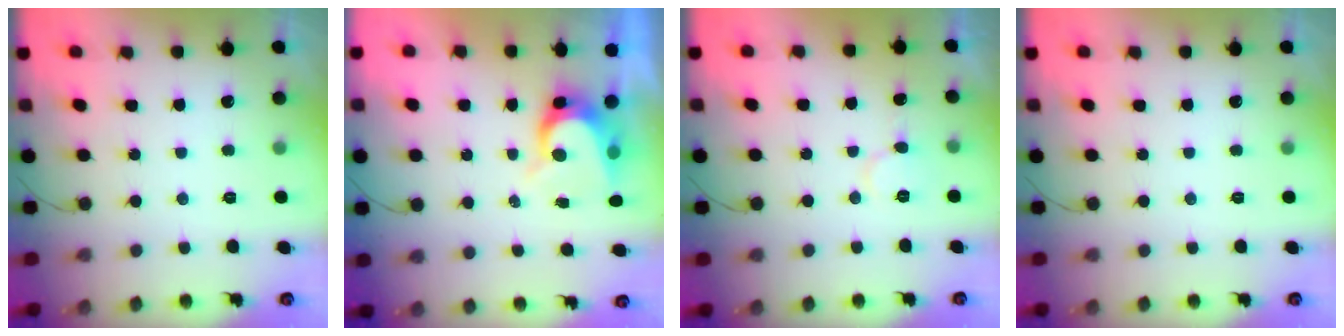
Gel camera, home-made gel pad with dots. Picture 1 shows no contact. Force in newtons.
{"total": 7.0, "press": 6.9, "slide": 0.8}
{"total": 6.3, "press": 6.2, "slide": 0.6}
{"total": 0.0}